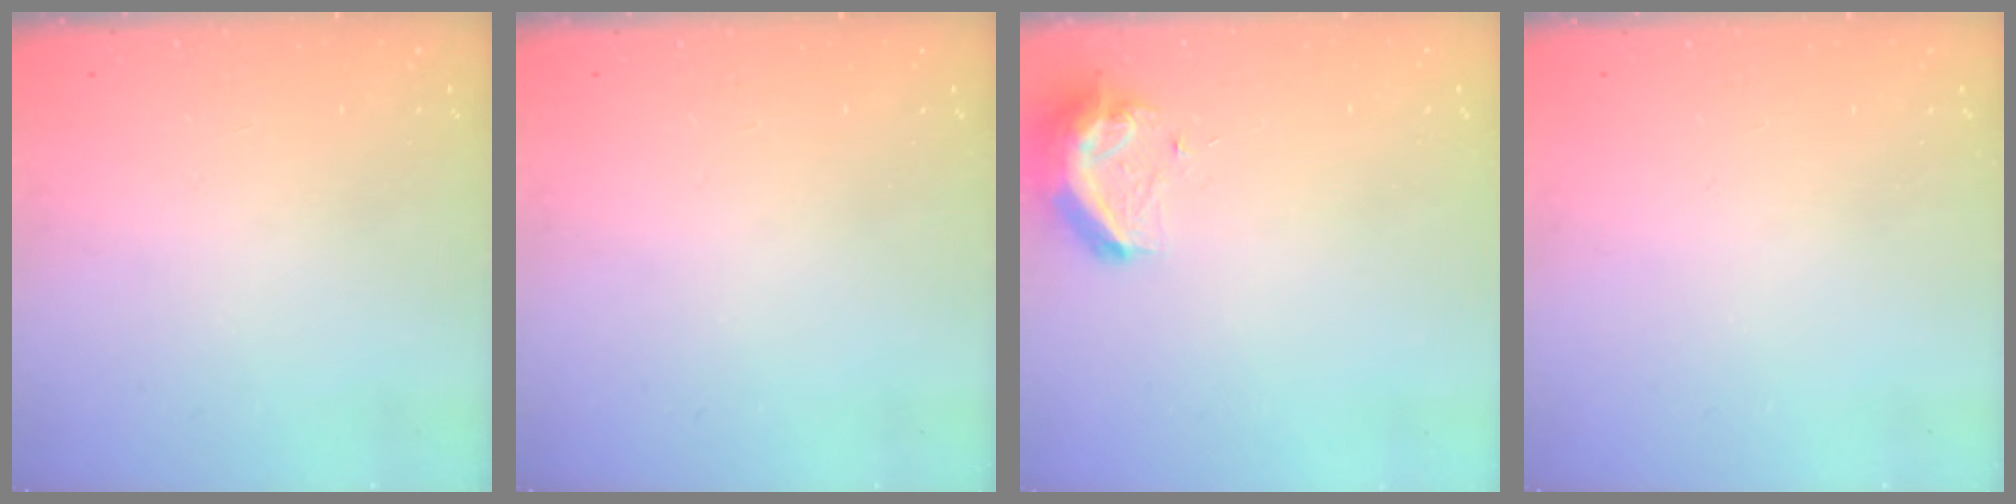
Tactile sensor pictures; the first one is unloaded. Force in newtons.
{"total": 0.0}
{"total": 9.2, "press": 9.2, "slide": 0.3}
{"total": 0.0}